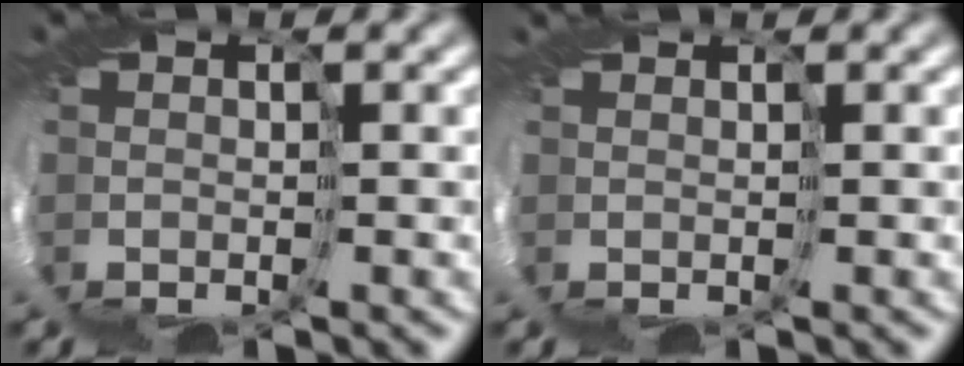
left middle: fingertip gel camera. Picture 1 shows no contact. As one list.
[{"total": 1.0, "force": [0.7, -0.5, -0.5], "torque": [0.009, -0.002, 0.010]}]